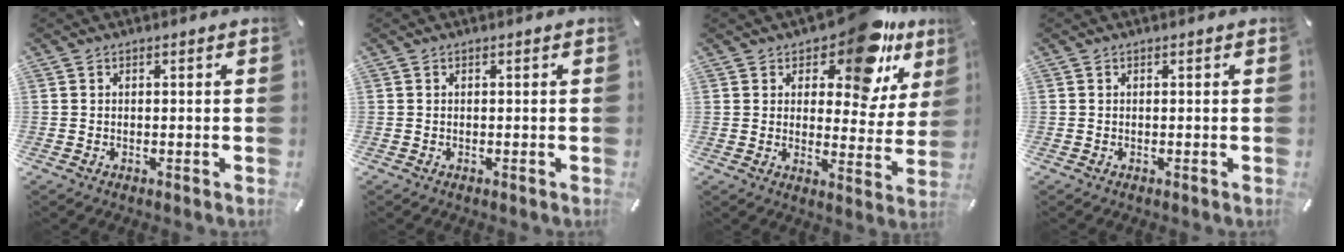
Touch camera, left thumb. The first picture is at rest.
{"total": 0.0}
{"total": 15.0, "force": [10.5, 6.0, 8.8], "torque": [-0.116, -0.074, 0.174]}
{"total": 0.0}